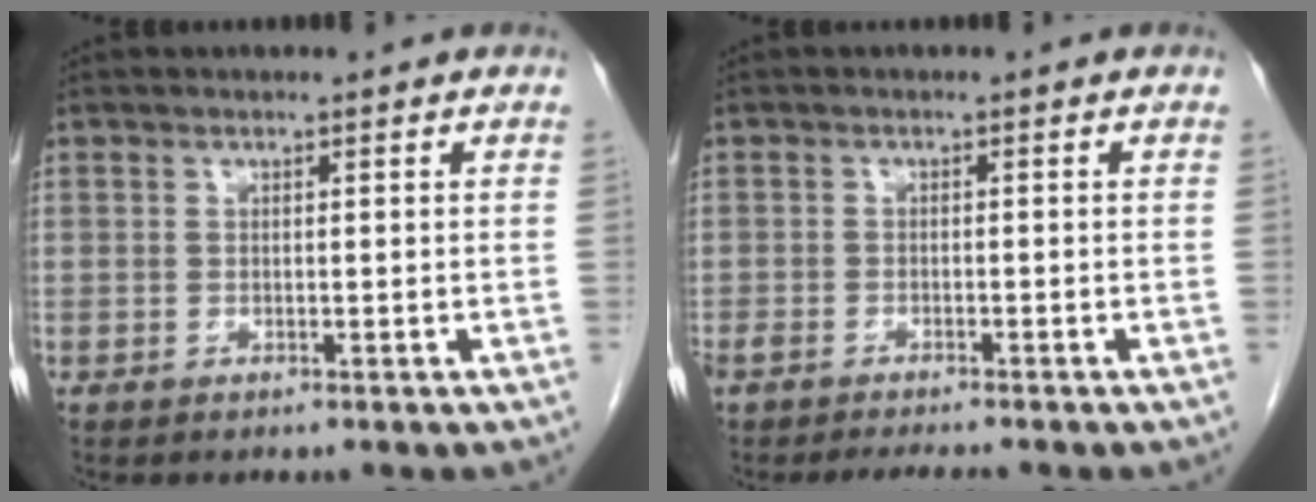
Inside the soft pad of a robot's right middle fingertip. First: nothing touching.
{"total": 6.3, "force": [-5.5, 1.4, 2.7], "torque": [-0.044, -0.004, -0.084]}